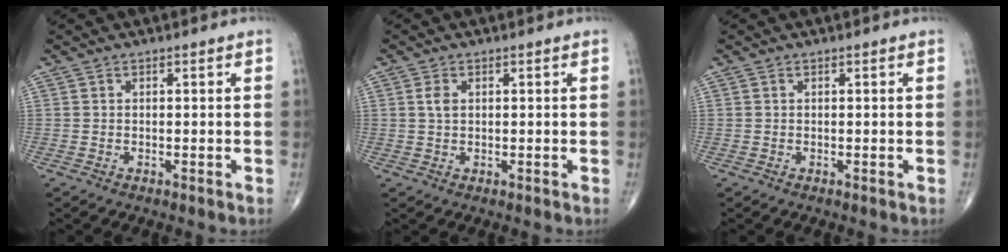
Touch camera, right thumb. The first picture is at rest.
{"total": 2.0, "force": [0.5, 1.2, 1.5], "torque": [-0.028, 0.001, 0.010]}
{"total": 0.0}